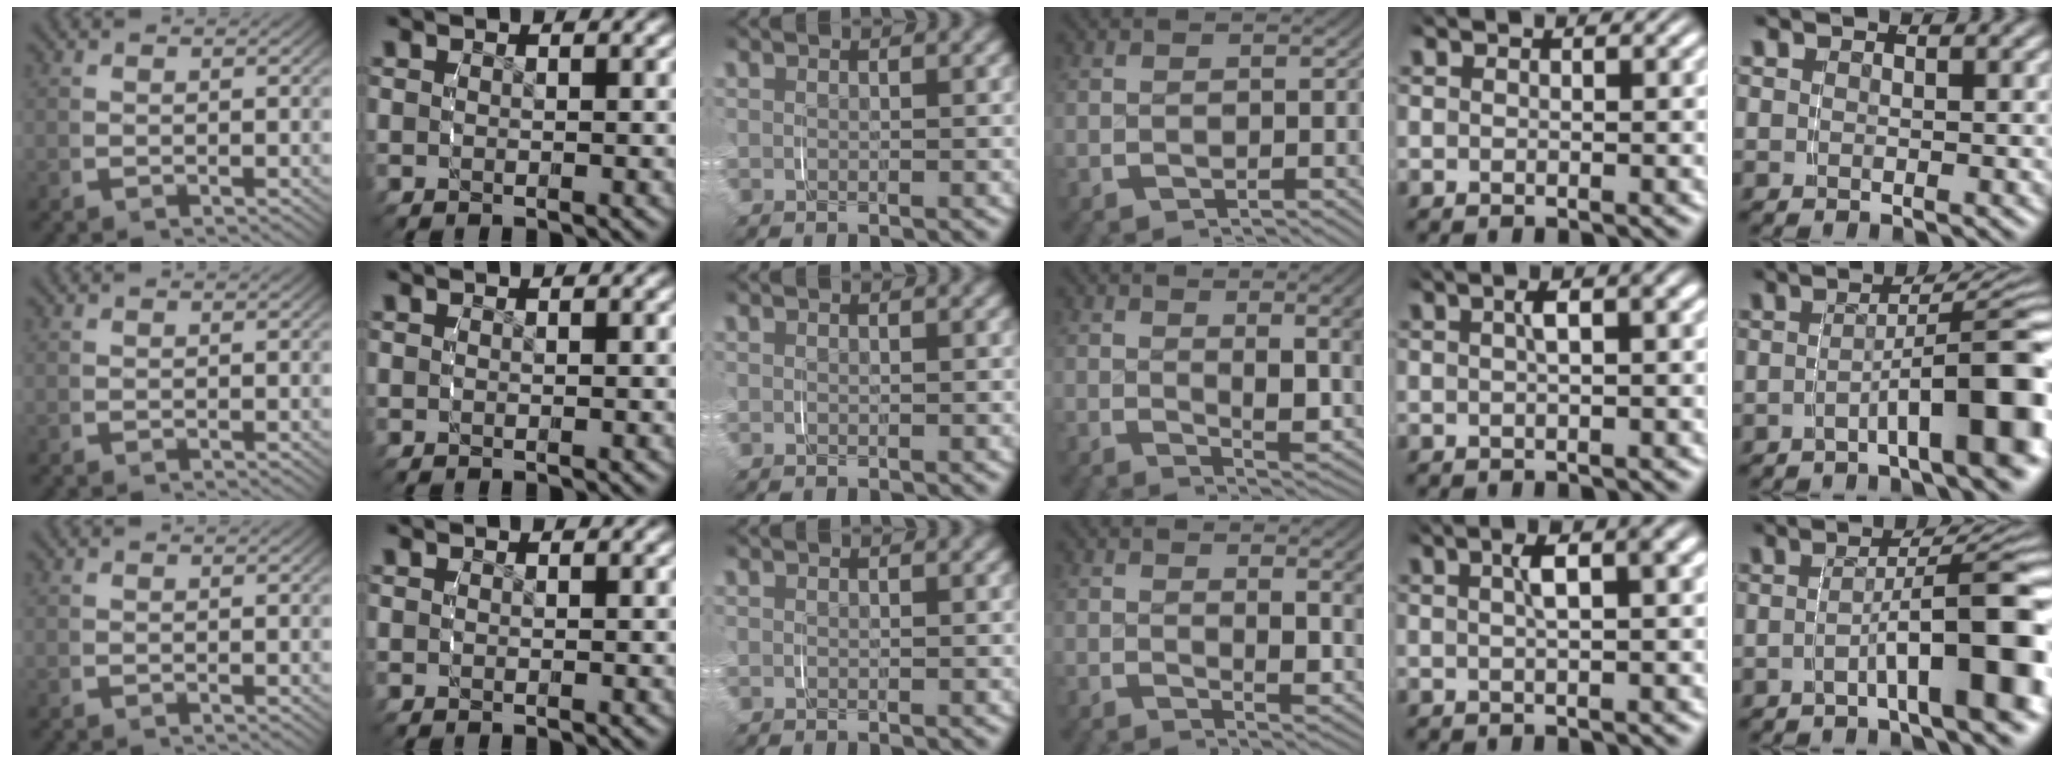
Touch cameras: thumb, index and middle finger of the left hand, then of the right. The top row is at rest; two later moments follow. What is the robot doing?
{"motion": "grasp_and_lifting", "object": "jewelry box"}